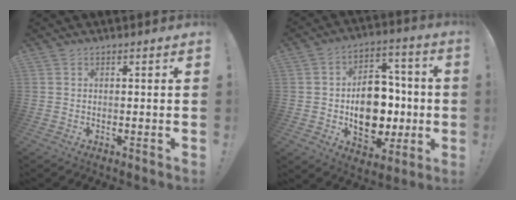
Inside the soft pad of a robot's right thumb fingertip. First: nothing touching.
{"total": 16.9, "force": [-2.3, 12.0, 11.7], "torque": [-0.185, 0.014, -0.031]}